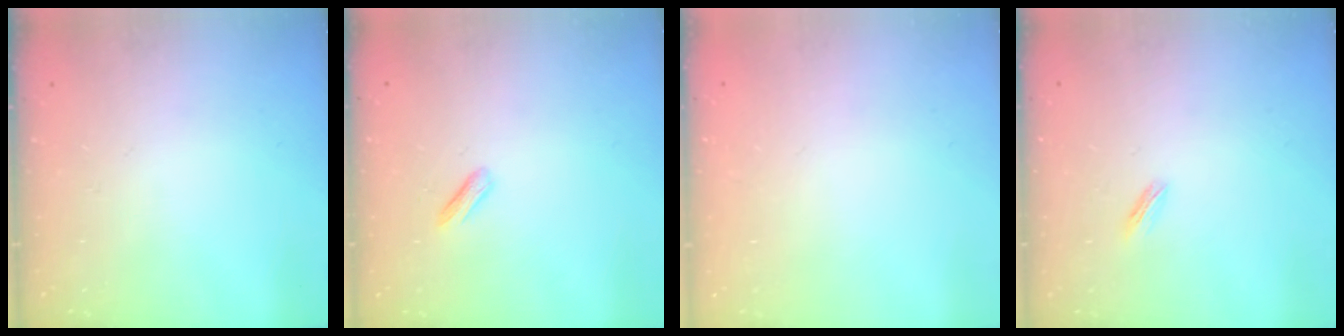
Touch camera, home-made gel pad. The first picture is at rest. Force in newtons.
{"total": 2.8, "press": 2.7, "slide": 0.8}
{"total": 2.2, "press": 2.2, "slide": 0.1}
{"total": 1.3, "press": 1.2, "slide": 0.3}